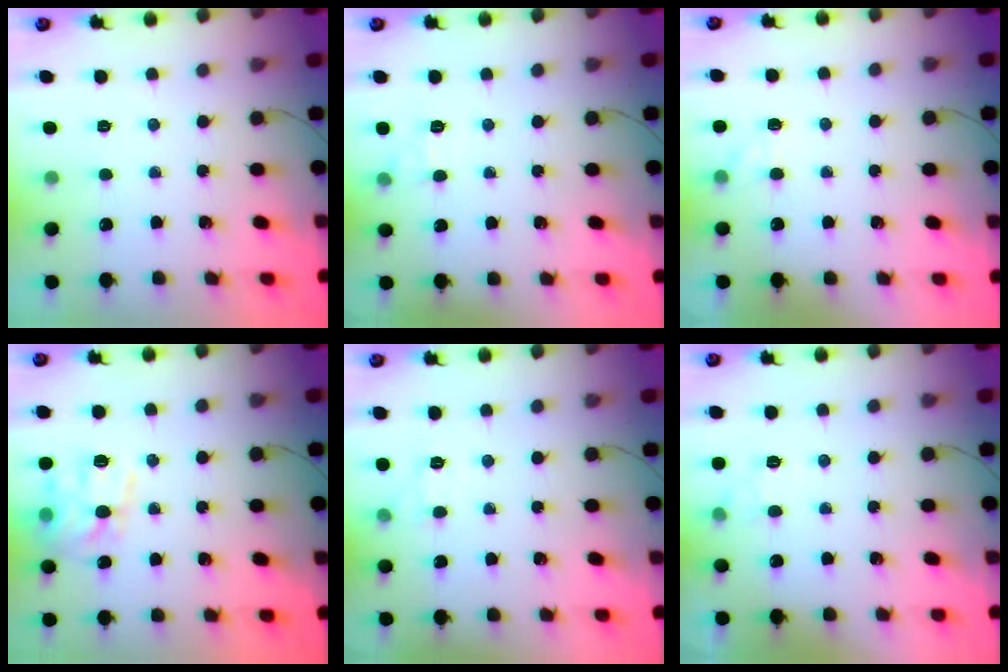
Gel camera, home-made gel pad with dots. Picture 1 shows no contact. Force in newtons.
{"total": 5.8, "press": 5.6, "slide": 1.8}
{"total": 6.1, "press": 5.9, "slide": 1.6}
{"total": 12.9, "press": 12.9, "slide": 0.2}
{"total": 5.6, "press": 5.3, "slide": 1.8}
{"total": 4.1, "press": 3.6, "slide": 1.9}